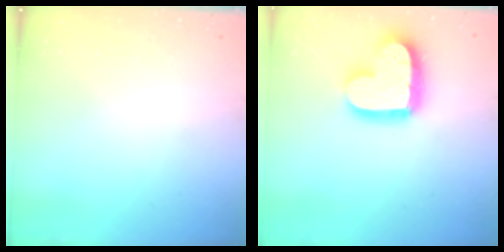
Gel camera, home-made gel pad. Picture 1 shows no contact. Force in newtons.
{"total": 17.0, "press": 17.0, "slide": 1.3}